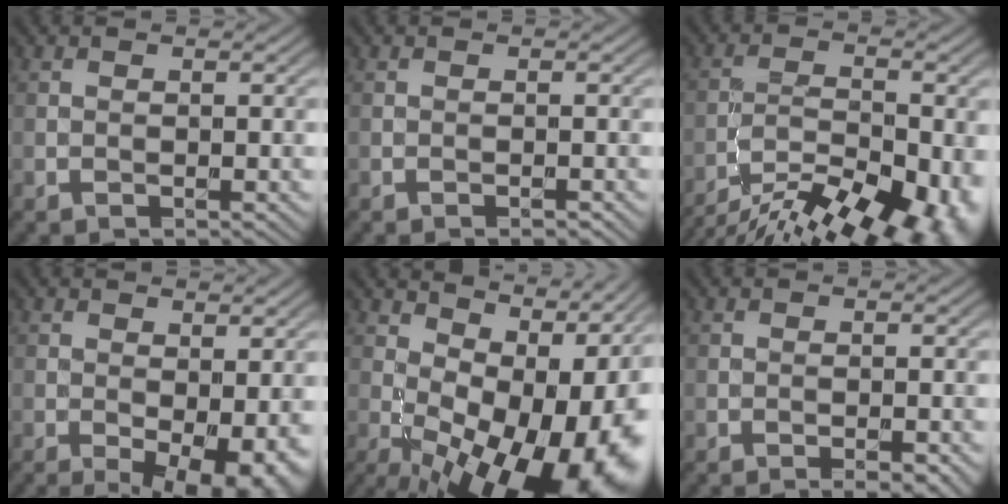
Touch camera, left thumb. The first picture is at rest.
{"total": 0.8, "force": [-0.6, 0.1, 0.5], "torque": [-0.007, 0.000, -0.010]}
{"total": 15.3, "force": [-11.7, 4.7, 8.7], "torque": [-0.149, -0.032, -0.167]}
{"total": 7.5, "force": [-2.5, 2.9, 6.5], "torque": [-0.103, -0.016, -0.027]}
{"total": 18.6, "force": [0.1, 9.7, 15.8], "torque": [-0.178, 0.000, 0.027]}
{"total": 3.1, "force": [-2.0, 0.7, 2.3], "torque": [-0.036, 0.002, -0.025]}